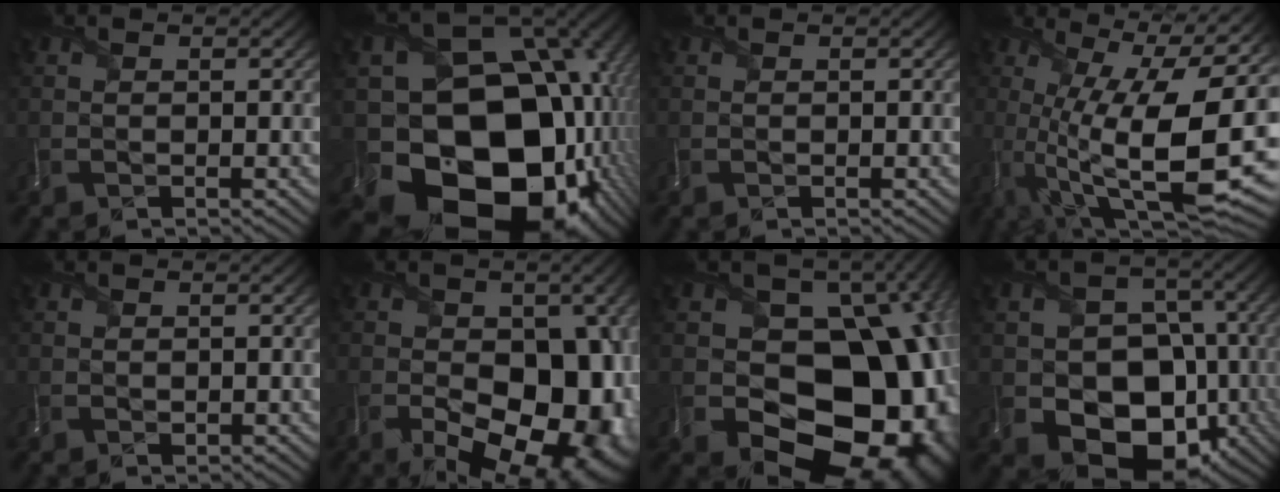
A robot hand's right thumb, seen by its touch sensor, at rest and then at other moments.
{"total": 21.6, "force": [-4.6, 16.9, 12.6], "torque": [-0.233, -0.070, -0.051]}
{"total": 0.0}
{"total": 18.0, "force": [-2.2, 5.9, 16.9], "torque": [-0.267, -0.026, -0.028]}
{"total": 0.7, "force": [0.3, 0.5, 0.3], "torque": [-0.010, -0.004, 0.008]}
{"total": 17.5, "force": [-4.5, 10.0, 13.6], "torque": [-0.168, -0.028, -0.050]}
{"total": 22.4, "force": [-3.0, 17.4, 13.8], "torque": [-0.178, -0.021, -0.050]}
{"total": 14.7, "force": [-3.7, 11.5, 8.3], "torque": [-0.142, -0.037, -0.070]}